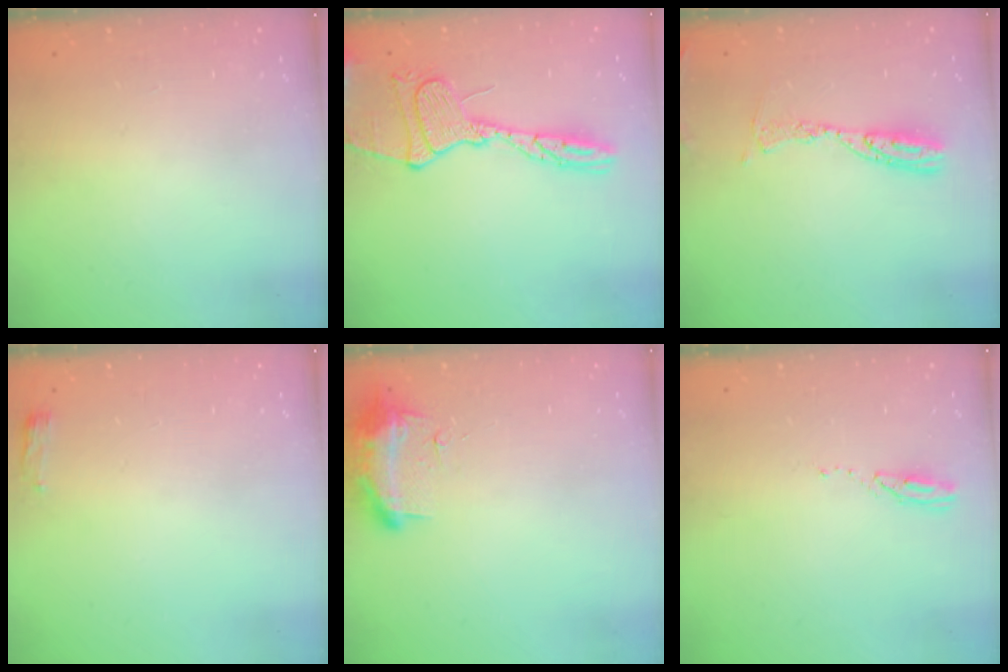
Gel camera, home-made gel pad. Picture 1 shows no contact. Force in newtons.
{"total": 17.1, "press": 17.1, "slide": 1.5}
{"total": 9.5, "press": 9.4, "slide": 0.9}
{"total": 3.3, "press": 3.2, "slide": 1.0}
{"total": 19.3, "press": 12.1, "slide": 15.1}
{"total": 3.2, "press": 3.2, "slide": 0.3}